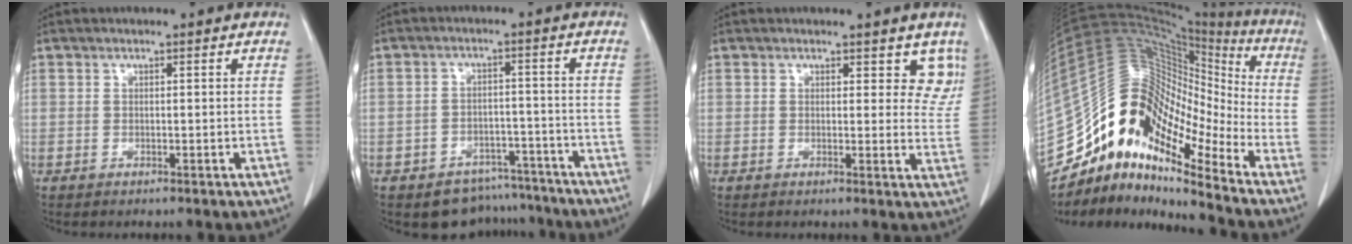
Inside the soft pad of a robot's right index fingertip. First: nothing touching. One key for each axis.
{"total": 7.7, "fx": -6.4, "fy": 4.3, "fz": 0.4, "tx": 0.016, "ty": 0.028, "tz": -0.087}
{"total": 5.2, "fx": 3.9, "fy": 2.8, "fz": 2.1, "tx": 0.007, "ty": -0.013, "tz": 0.028}
{"total": 16.0, "fx": -11.7, "fy": 5.6, "fz": 9.4, "tx": -0.158, "ty": 0.084, "tz": -0.216}